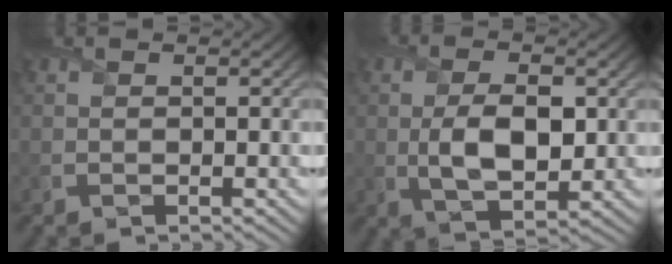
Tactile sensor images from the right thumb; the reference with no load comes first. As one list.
[{"total": 6.9, "force": [-0.1, 3.7, 5.9], "torque": [-0.121, -0.007, 0.001]}]